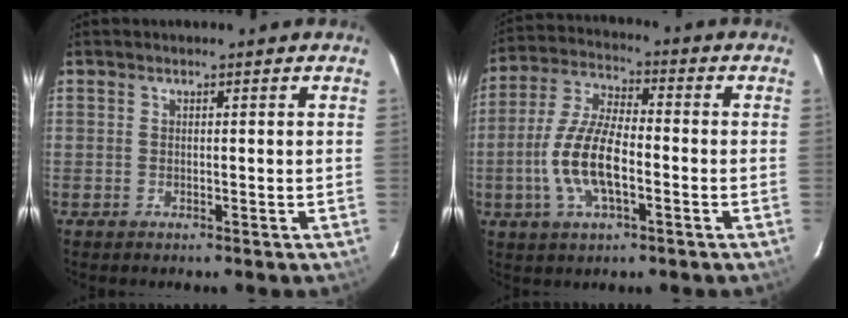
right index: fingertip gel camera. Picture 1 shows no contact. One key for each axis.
{"total": 12.0, "fx": -3.3, "fy": 4.5, "fz": 10.6, "tx": -0.226, "ty": 0.001, "tz": -0.065}